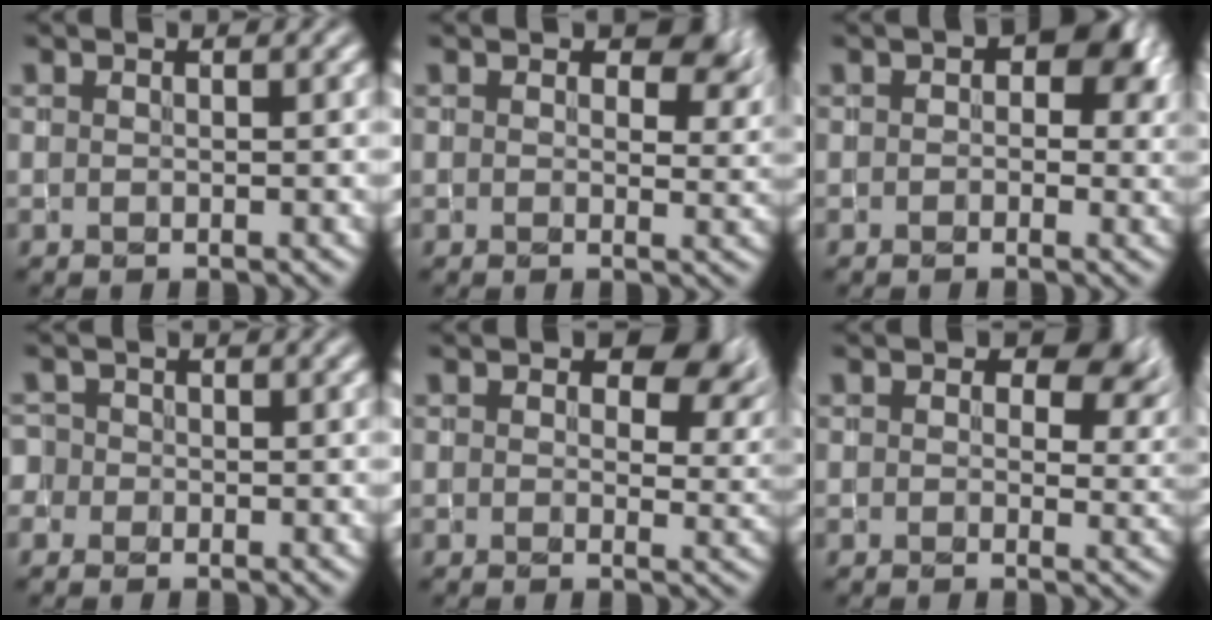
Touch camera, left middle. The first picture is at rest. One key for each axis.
{"total": 4.0, "fx": 2.0, "fy": 2.4, "fz": 2.5, "tx": -0.034, "ty": -0.002, "tz": 0.028}
{"total": 4.9, "fx": 1.2, "fy": 3.4, "fz": 3.4, "tx": -0.029, "ty": 0.001, "tz": 0.012}
{"total": 1.5, "fx": -0.3, "fy": 1.5, "fz": 0.1, "tx": 0.009, "ty": 0.011, "tz": -0.016}
{"total": 5.0, "fx": 2.1, "fy": 3.0, "fz": 3.4, "tx": -0.045, "ty": -0.003, "tz": 0.028}
{"total": 5.6, "fx": 2.1, "fy": 3.7, "fz": 3.7, "tx": -0.048, "ty": -0.006, "tz": 0.029}